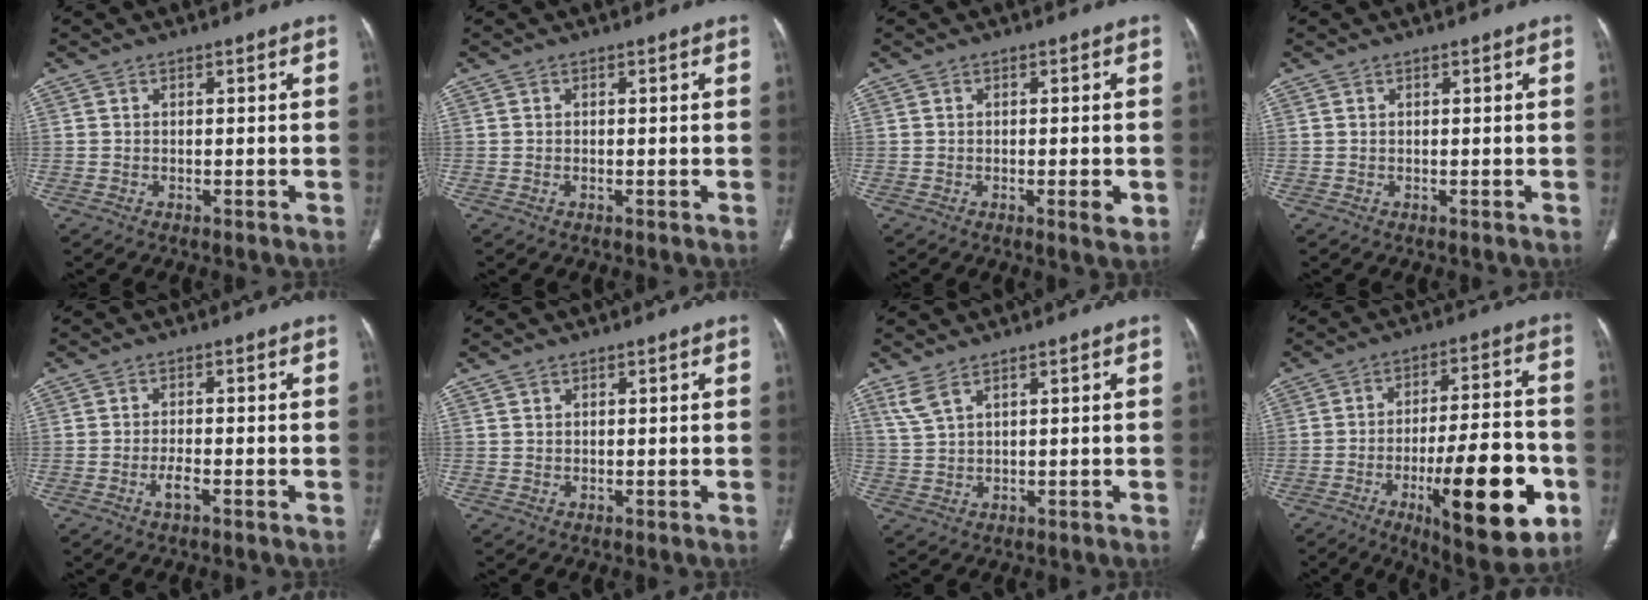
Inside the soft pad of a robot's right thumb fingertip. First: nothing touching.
{"total": 0.0}
{"total": 3.2, "force": [-0.9, 0.7, 3.0], "torque": [-0.043, -0.005, -0.012]}
{"total": 0.0}
{"total": 2.4, "force": [-1.2, 0.5, 2.0], "torque": [-0.042, 0.002, -0.025]}
{"total": 0.7, "force": [0.5, 0.4, 0.2], "torque": [0.001, -0.003, 0.008]}
{"total": 3.6, "force": [2.6, 1.0, 2.2], "torque": [-0.050, -0.002, 0.066]}
{"total": 22.1, "force": [-7.8, 6.7, 19.5], "torque": [-0.265, 0.020, -0.105]}